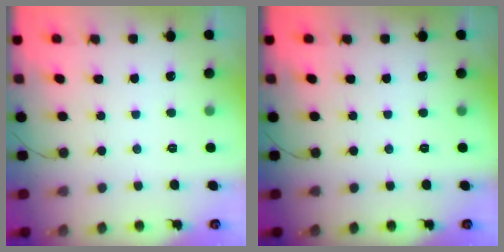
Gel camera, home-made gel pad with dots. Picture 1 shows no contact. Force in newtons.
{"total": 0.0}